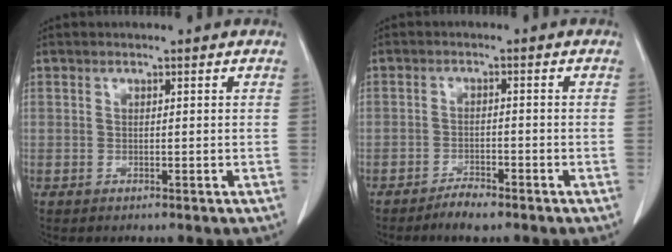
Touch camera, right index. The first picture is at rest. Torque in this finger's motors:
{"motor_torque": [0.38, -0.34, 0.24, 0.07]}